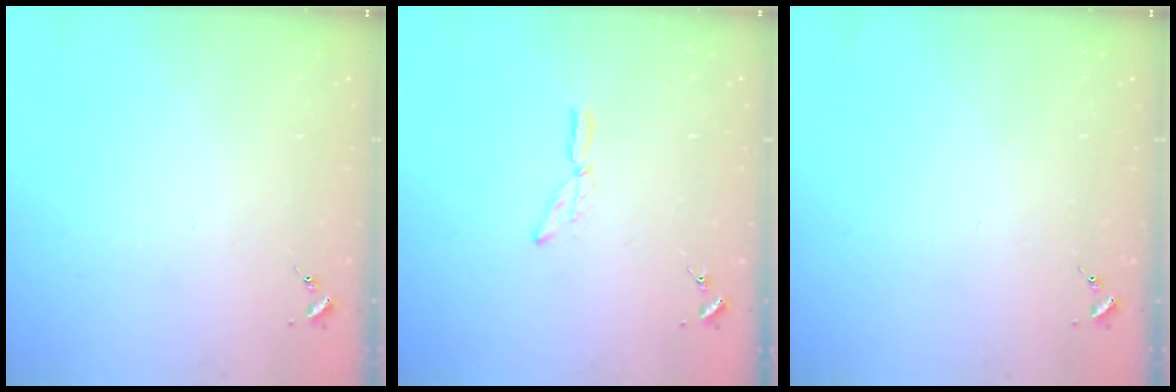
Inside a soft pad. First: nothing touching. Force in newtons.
{"total": 6.4, "press": 6.4, "slide": 0.3}
{"total": 0.0}